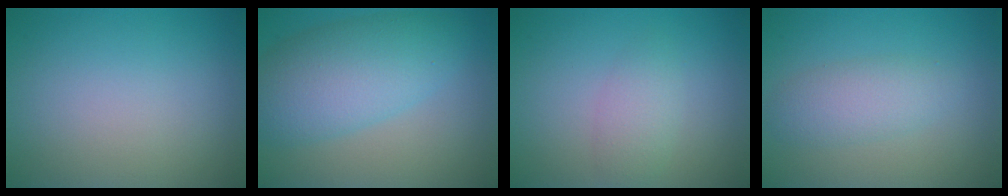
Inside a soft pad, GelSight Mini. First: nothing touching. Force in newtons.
{"total": 7.1, "press": 7.1, "slide": 0.1}
{"total": 2.1, "press": 2.1, "slide": 0.1}
{"total": 2.8, "press": 2.8, "slide": 0.1}